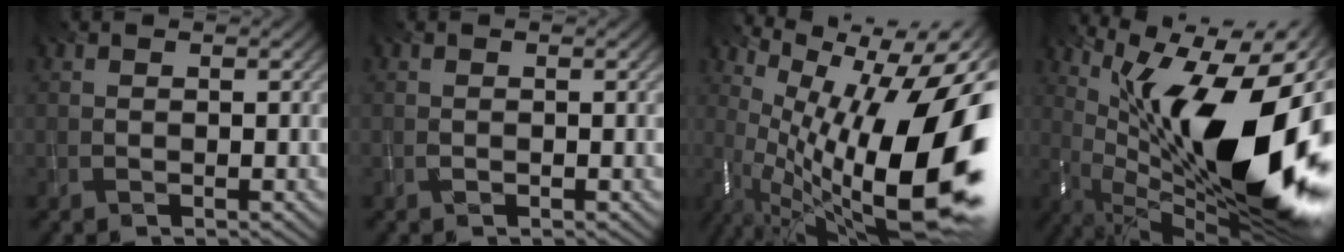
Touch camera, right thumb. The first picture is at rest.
{"total": 0.0}
{"total": 18.7, "force": [-1.2, 7.0, 17.3], "torque": [-0.255, -0.017, -0.015]}
{"total": 18.2, "force": [1.5, 8.0, 16.3], "torque": [-0.245, 0.003, 0.027]}